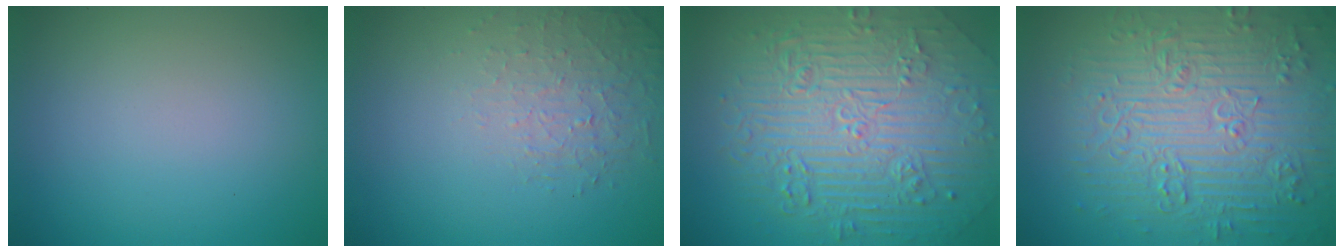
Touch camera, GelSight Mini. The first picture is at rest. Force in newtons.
{"total": 1.5, "press": 0.8, "slide": 1.3}
{"total": 11.2, "press": 7.3, "slide": 8.4}
{"total": 9.1, "press": 6.7, "slide": 6.1}